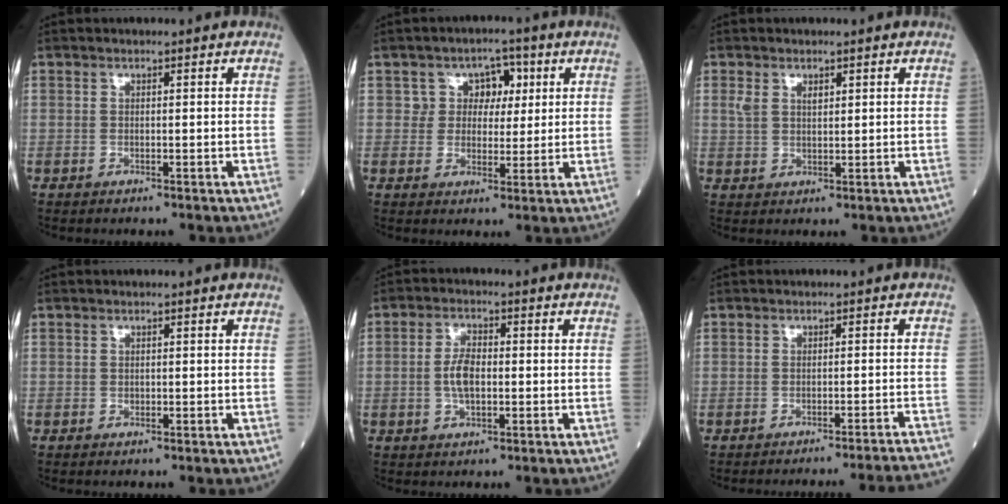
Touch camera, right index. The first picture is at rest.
{"total": 5.1, "force": [1.7, 4.5, 1.9], "torque": [-0.011, 0.016, 0.022]}
{"total": 2.9, "force": [1.4, 1.5, 2.0], "torque": [-0.044, 0.011, 0.032]}
{"total": 0.0}
{"total": 4.4, "force": [-0.5, 2.0, 3.9], "torque": [-0.081, 0.005, -0.011]}
{"total": 13.6, "force": [-13.0, -2.8, 2.4], "torque": [0.000, -0.023, -0.149]}